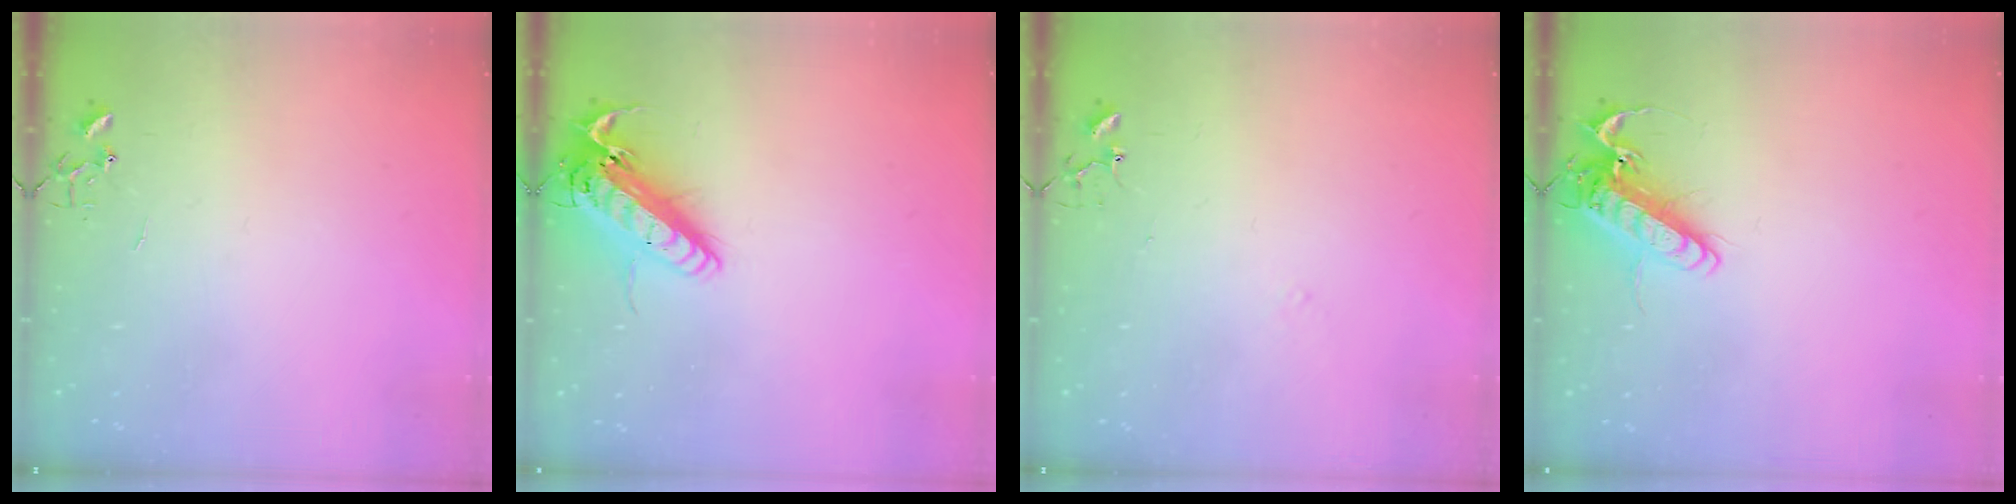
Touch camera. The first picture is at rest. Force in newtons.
{"total": 17.8, "press": 17.5, "slide": 3.3}
{"total": 5.7, "press": 5.6, "slide": 0.7}
{"total": 14.8, "press": 14.6, "slide": 2.4}